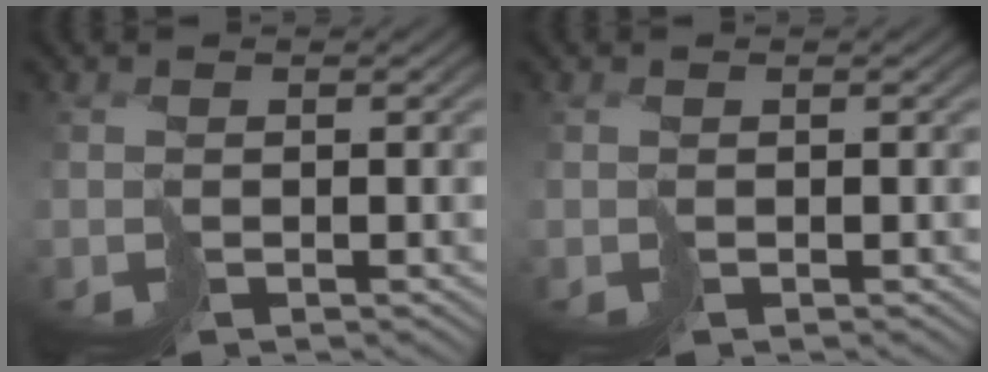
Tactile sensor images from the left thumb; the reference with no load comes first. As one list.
[{"total": 0.0}]